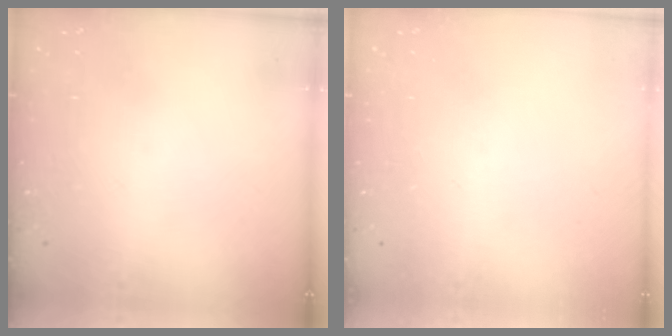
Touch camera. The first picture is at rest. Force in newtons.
{"total": 0.0}